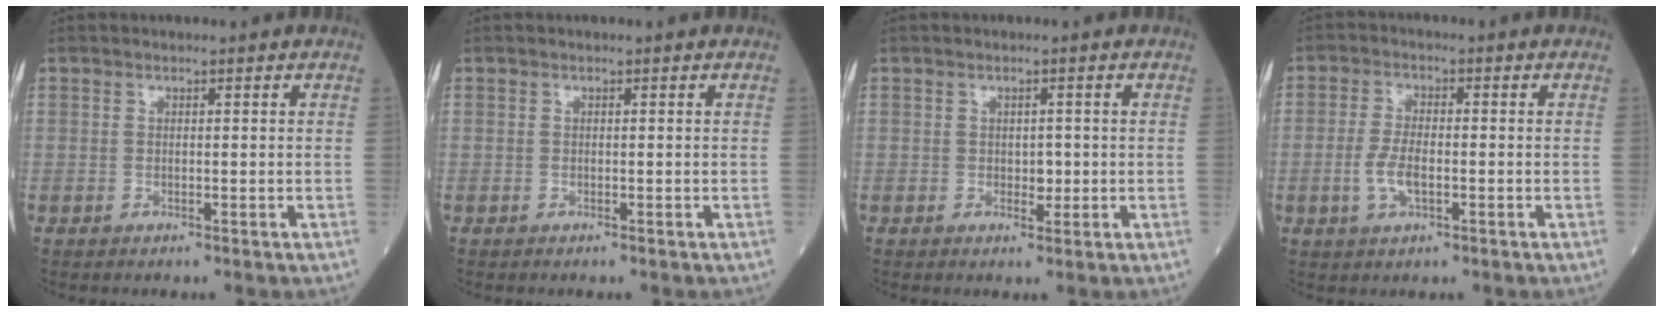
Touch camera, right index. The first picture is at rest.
{"total": 0.0}
{"total": 0.7, "force": [0.0, 0.5, 0.6], "torque": [-0.007, 0.000, -0.001]}
{"total": 4.5, "force": [-1.3, 1.6, 4.0], "torque": [-0.086, -0.001, -0.024]}